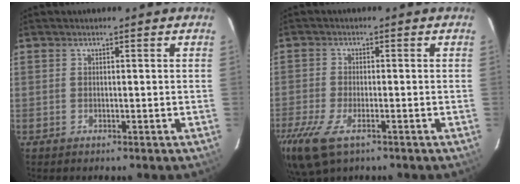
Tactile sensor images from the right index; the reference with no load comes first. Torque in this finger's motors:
{"motor_torque": [0.76, -0.56, 0.26, 0.08]}